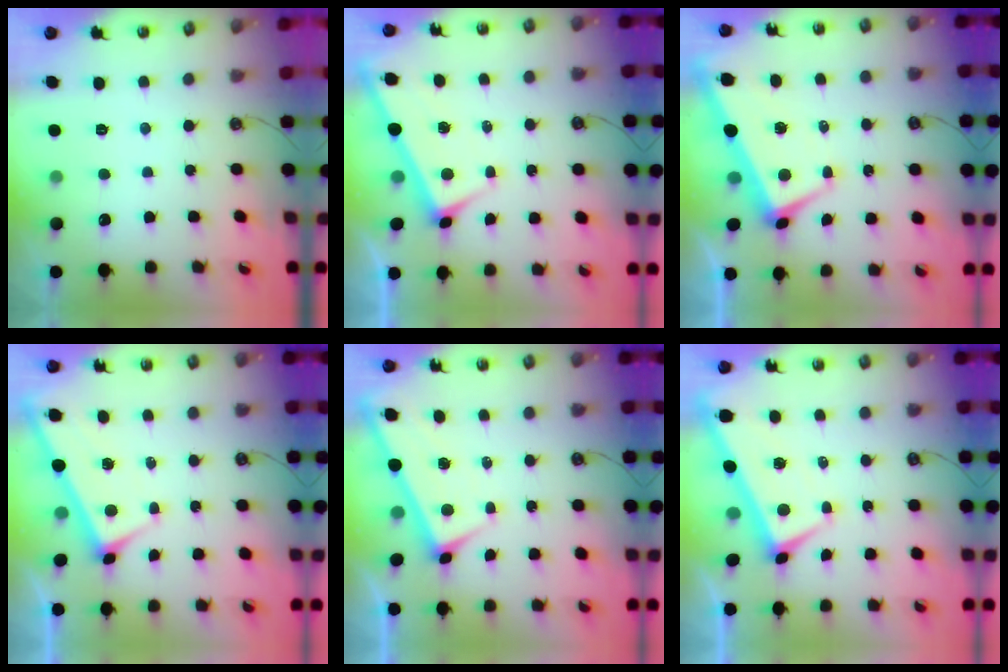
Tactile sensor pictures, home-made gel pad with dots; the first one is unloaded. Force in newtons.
{"total": 3.1, "press": 3.1, "slide": 0.1}
{"total": 1.1, "press": 0.4, "slide": 1.0}
{"total": 3.0, "press": 3.0, "slide": 0.1}
{"total": 1.2, "press": 1.2, "slide": 0.2}
{"total": 1.8, "press": 1.7, "slide": 0.5}